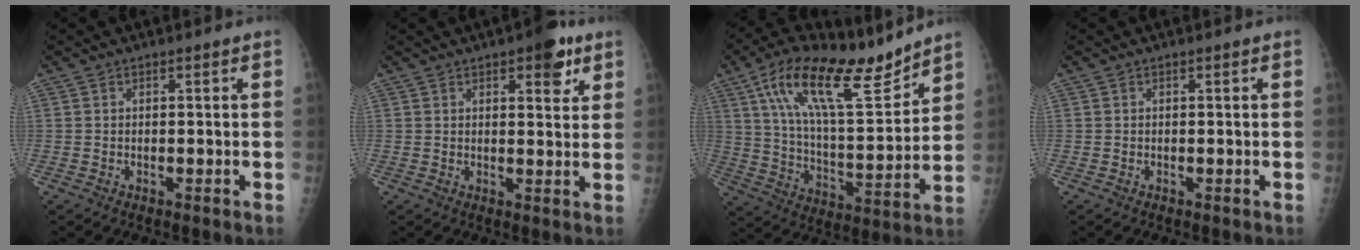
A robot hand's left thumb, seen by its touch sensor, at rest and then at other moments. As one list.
[{"total": 6.6, "force": [3.6, 2.7, 4.8], "torque": [-0.038, -0.013, 0.040]}, {"total": 20.1, "force": [13.5, 6.3, 13.5], "torque": [-0.201, -0.059, 0.238]}, {"total": 0.0}]